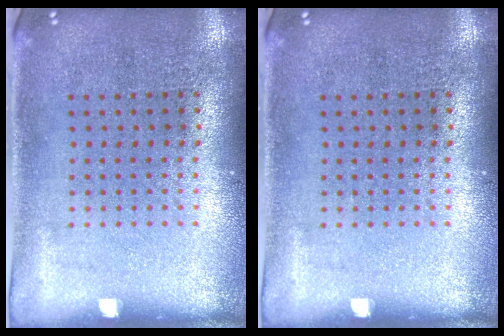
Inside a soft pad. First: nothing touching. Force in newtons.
{"total": 0.0}